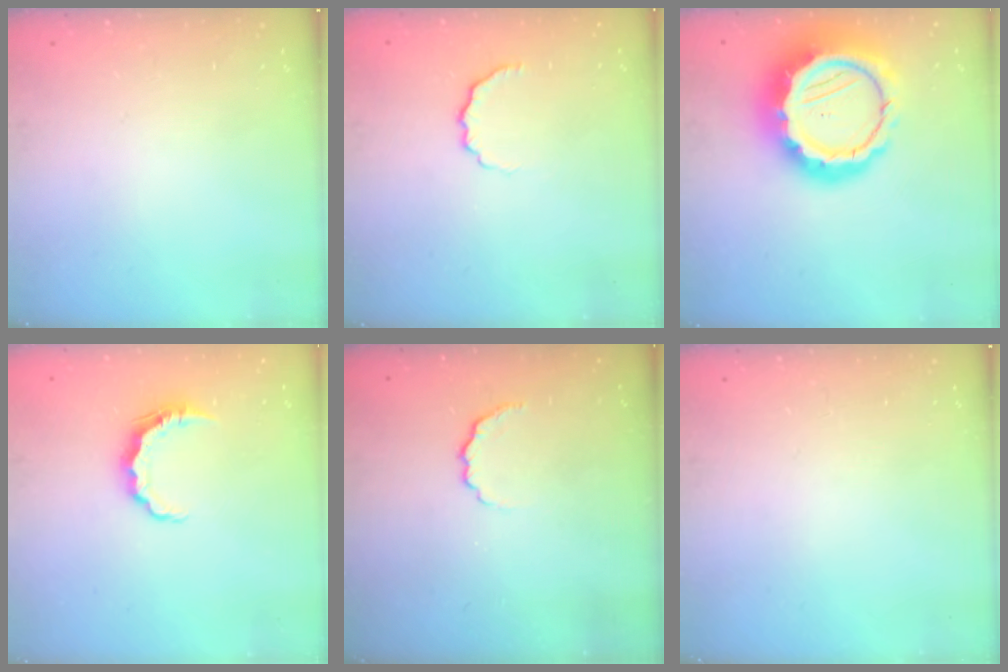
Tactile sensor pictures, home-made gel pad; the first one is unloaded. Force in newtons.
{"total": 5.6, "press": 5.4, "slide": 1.5}
{"total": 20.7, "press": 20.3, "slide": 4.1}
{"total": 7.1, "press": 7.1, "slide": 0.5}
{"total": 3.6, "press": 3.5, "slide": 0.9}
{"total": 0.0}